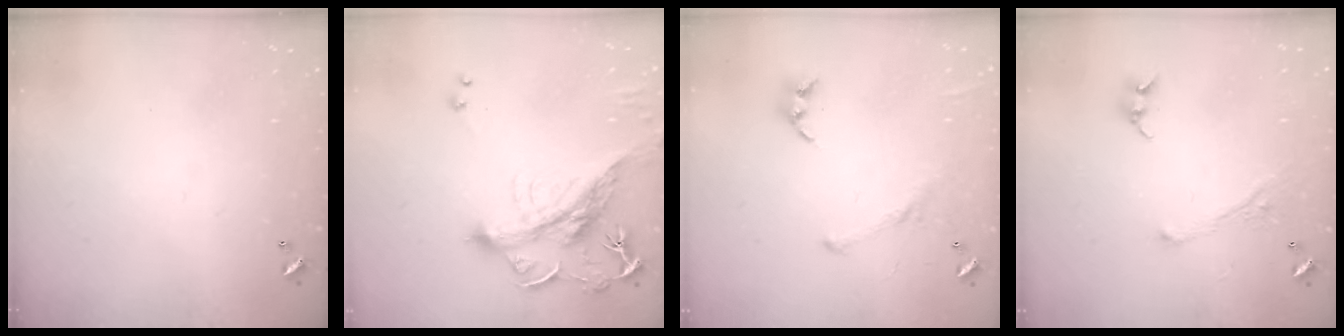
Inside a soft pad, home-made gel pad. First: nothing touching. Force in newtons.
{"total": 3.5, "press": 3.2, "slide": 1.4}
{"total": 2.3, "press": 2.1, "slide": 1.0}
{"total": 2.8, "press": 2.8, "slide": 0.1}